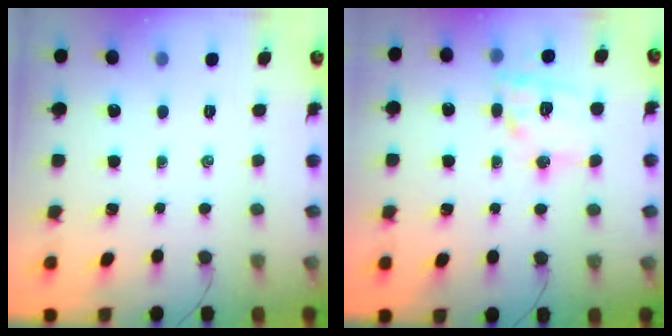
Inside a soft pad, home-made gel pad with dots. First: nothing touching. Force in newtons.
{"total": 12.2, "press": 12.1, "slide": 1.2}